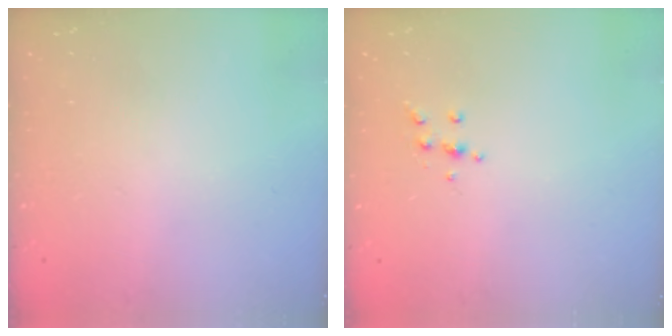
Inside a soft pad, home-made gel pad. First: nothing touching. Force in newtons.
{"total": 4.0, "press": 3.8, "slide": 1.0}